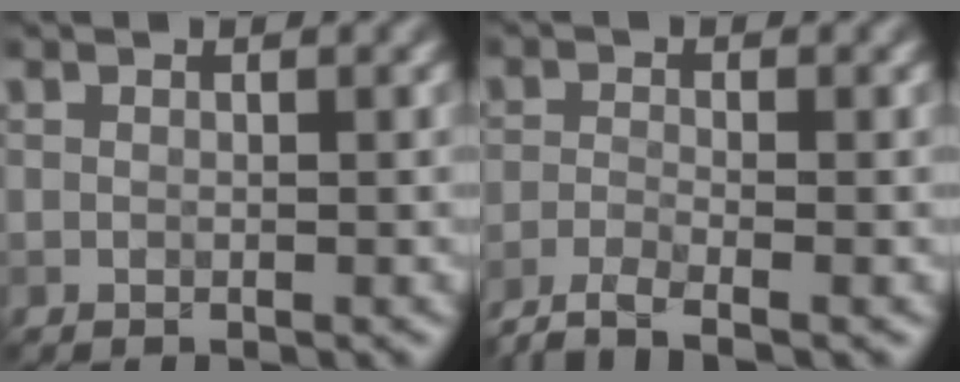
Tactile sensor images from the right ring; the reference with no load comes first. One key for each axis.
{"total": 3.4, "fx": -2.8, "fy": 0.6, "fz": 1.9, "tx": -0.040, "ty": -0.007, "tz": -0.065}